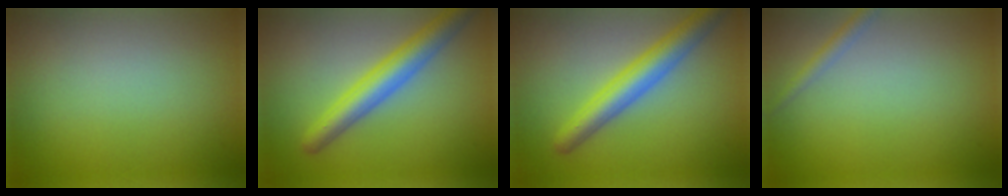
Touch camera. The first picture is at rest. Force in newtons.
{"total": 4.8, "press": 4.8, "slide": 0.1}
{"total": 4.8, "press": 4.8, "slide": 0.1}
{"total": 1.2, "press": 1.2, "slide": 0.1}